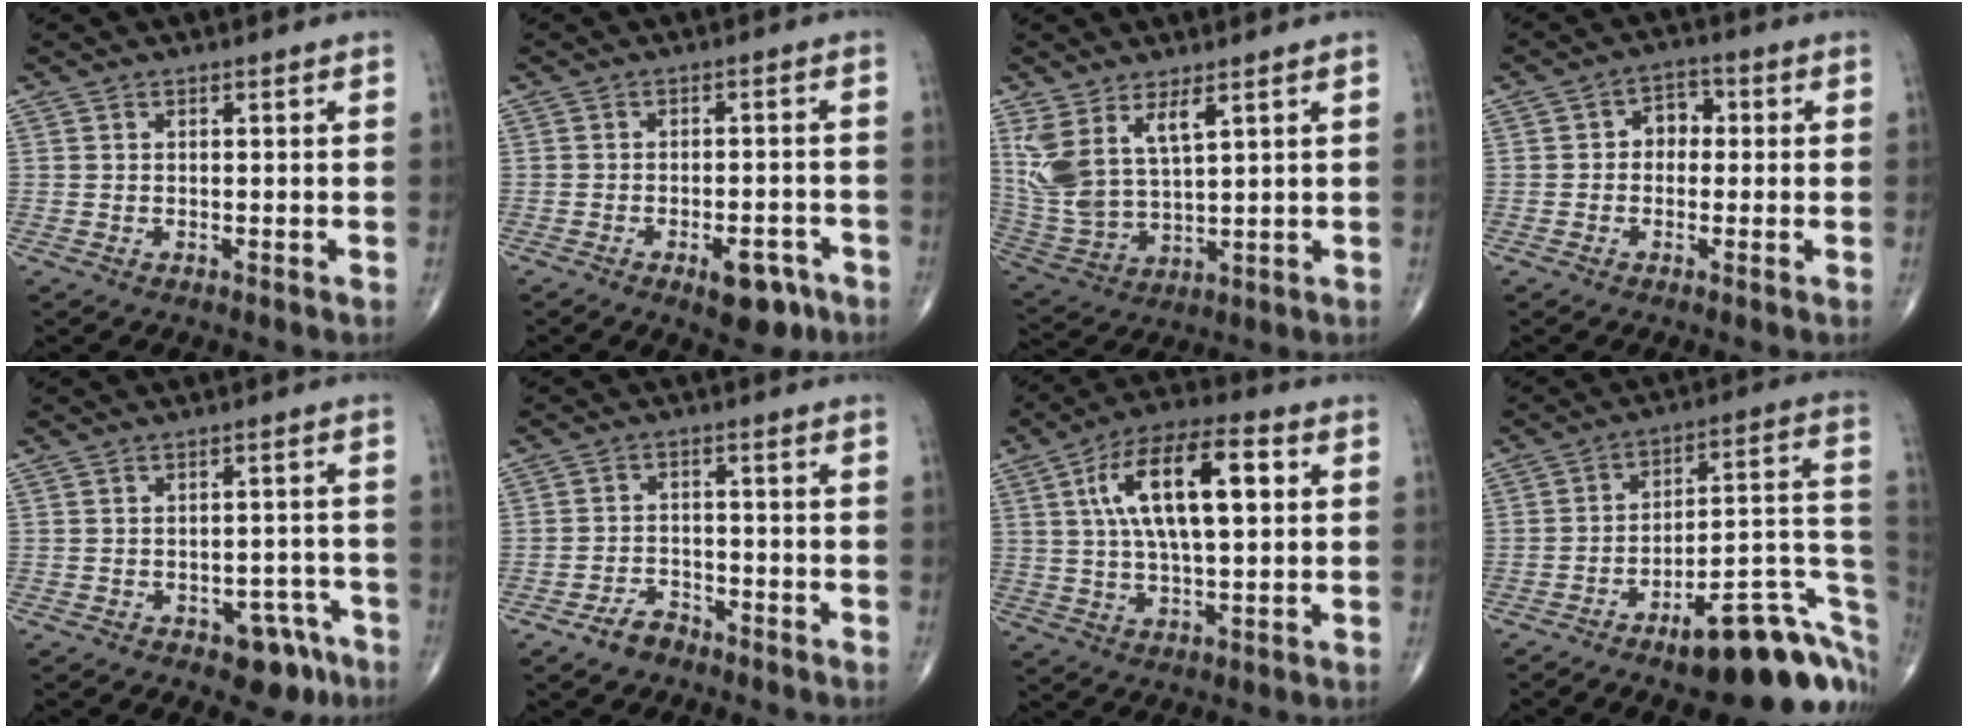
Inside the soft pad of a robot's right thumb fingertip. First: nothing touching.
{"total": 6.3, "force": [-3.5, 2.9, 4.4], "torque": [-0.041, 0.019, -0.042]}
{"total": 10.8, "force": [5.2, 4.5, 8.4], "torque": [-0.174, -0.025, 0.119]}
{"total": 4.6, "force": [0.0, 3.6, 2.8], "torque": [-0.018, 0.019, -0.010]}
{"total": 6.2, "force": [-3.7, 3.6, 3.6], "torque": [-0.013, 0.035, -0.042]}
{"total": 4.0, "force": [-3.0, 2.2, 1.3], "torque": [-0.017, 0.022, -0.052]}
{"total": 16.8, "force": [4.0, 6.6, 15.0], "torque": [-0.254, 0.015, 0.064]}
{"total": 21.4, "force": [-9.9, 7.2, 17.6], "torque": [-0.166, 0.080, -0.132]}